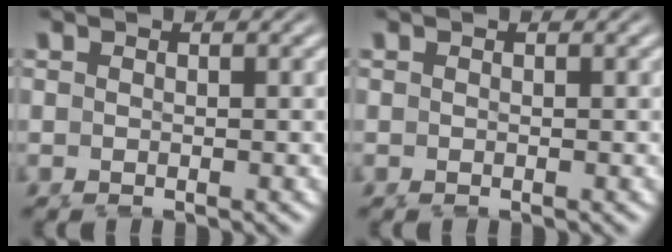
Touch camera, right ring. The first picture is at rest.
{"total": 0.0}